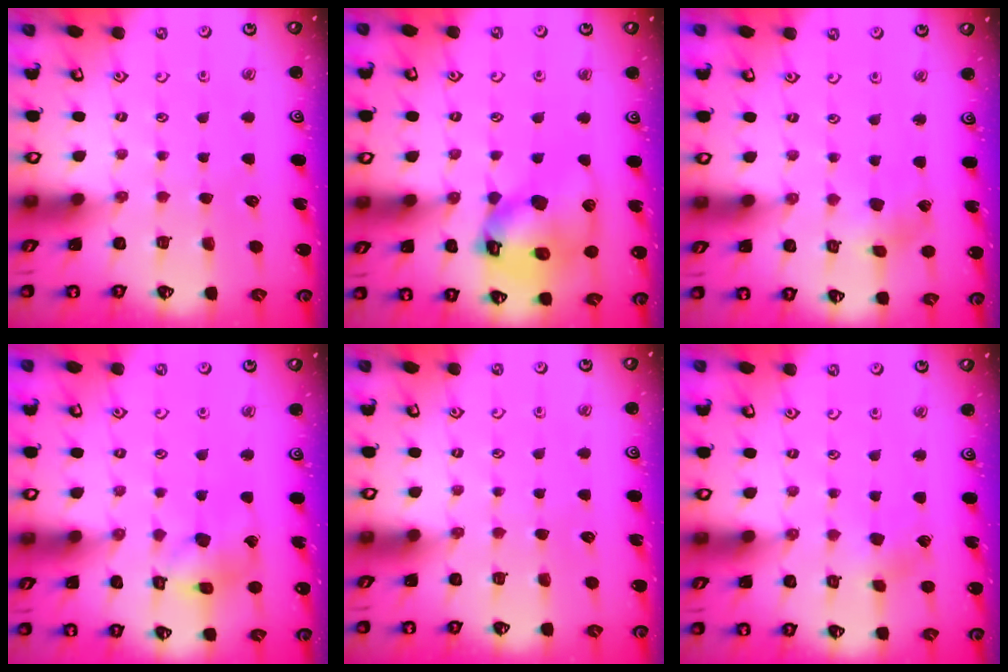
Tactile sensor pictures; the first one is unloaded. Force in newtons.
{"total": 16.7, "press": 16.5, "slide": 2.3}
{"total": 2.2, "press": 2.2, "slide": 0.4}
{"total": 10.8, "press": 10.7, "slide": 1.4}
{"total": 0.0}
{"total": 2.6, "press": 2.4, "slide": 0.9}